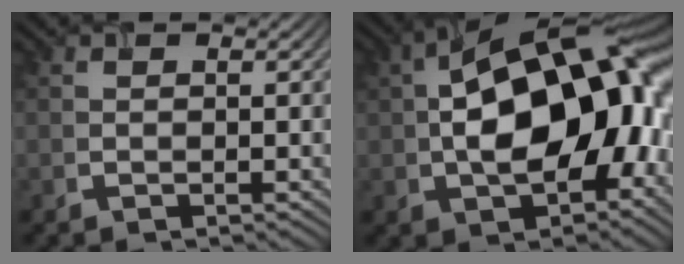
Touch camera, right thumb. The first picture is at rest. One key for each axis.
{"total": 17.4, "fx": 0.5, "fy": 10.0, "fz": 14.3, "tx": -0.224, "ty": 0.003, "tz": 0.006}